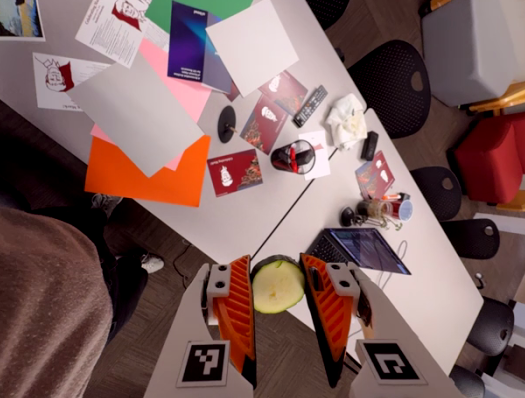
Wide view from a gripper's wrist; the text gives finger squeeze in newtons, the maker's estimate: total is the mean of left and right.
{"total": 11.3, "left": 11.6, "right": 11.0}